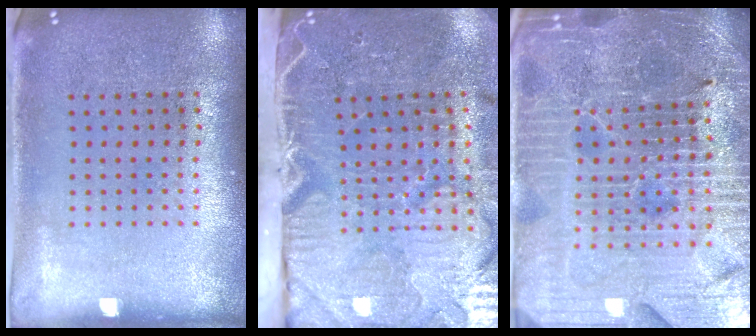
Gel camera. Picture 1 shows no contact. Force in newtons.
{"total": 5.3, "press": 4.3, "slide": 3.1}
{"total": 5.6, "press": 5.2, "slide": 2.1}